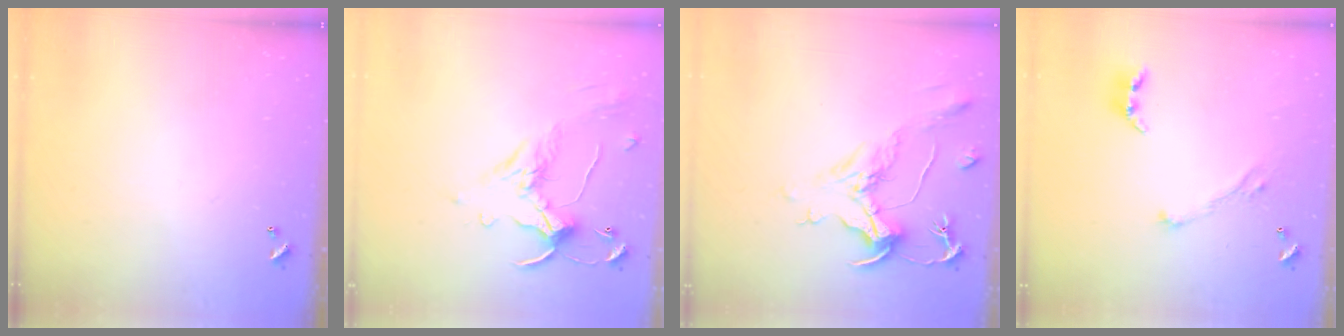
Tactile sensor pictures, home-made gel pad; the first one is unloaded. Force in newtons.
{"total": 1.1, "press": 0.5, "slide": 1.0}
{"total": 2.2, "press": 1.7, "slide": 1.4}
{"total": 2.9, "press": 2.8, "slide": 0.8}